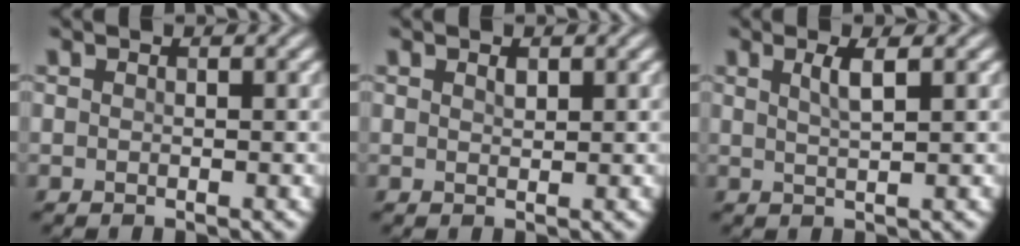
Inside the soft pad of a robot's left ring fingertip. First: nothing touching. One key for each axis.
{"total": 0.7, "fx": 0.5, "fy": 0.3, "fz": 0.4, "tx": -0.011, "ty": -0.002, "tz": 0.010}
{"total": 2.1, "fx": 0.9, "fy": 0.5, "fz": 1.8, "tx": -0.029, "ty": 0.002, "tz": 0.012}